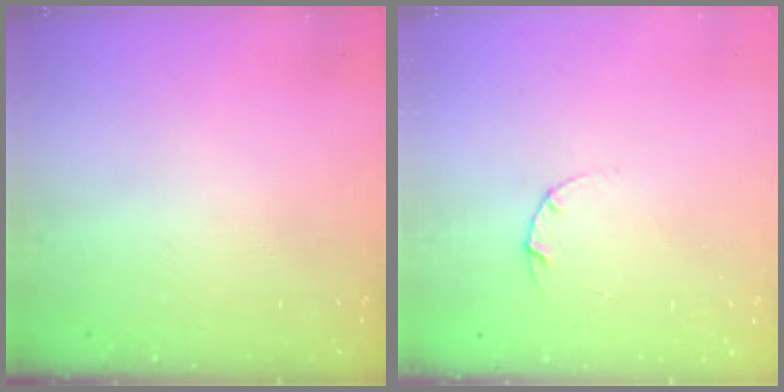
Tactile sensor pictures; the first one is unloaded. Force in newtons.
{"total": 3.0, "press": 3.0, "slide": 0.4}